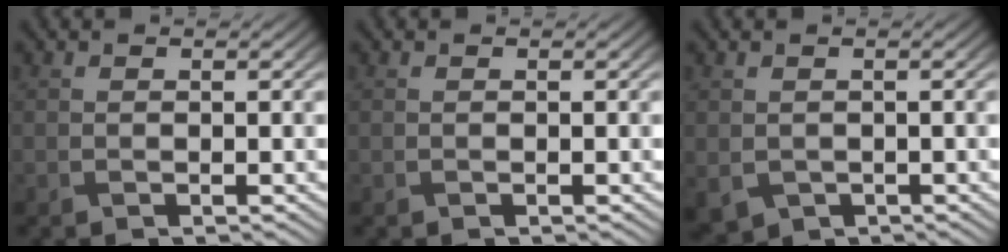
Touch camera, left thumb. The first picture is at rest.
{"total": 0.0}
{"total": 1.9, "force": [-0.3, 1.7, 0.8], "torque": [-0.032, -0.016, -0.002]}